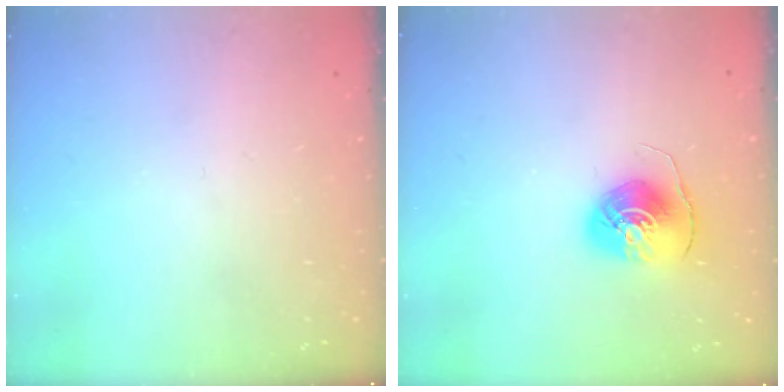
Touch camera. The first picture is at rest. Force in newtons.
{"total": 8.8, "press": 8.7, "slide": 0.7}